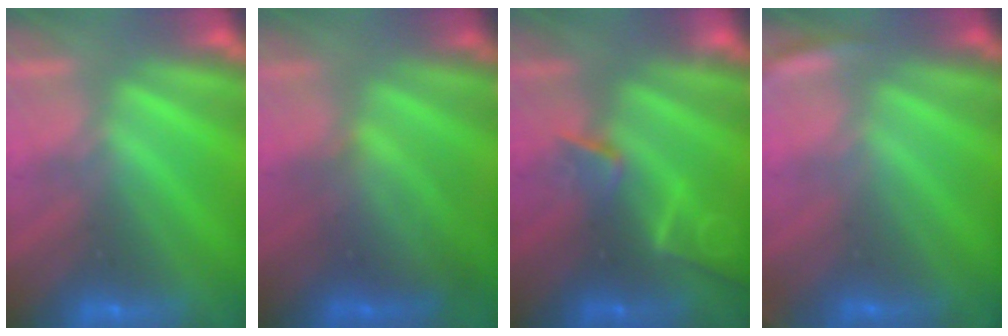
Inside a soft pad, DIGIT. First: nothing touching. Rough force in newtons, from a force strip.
{"total": 2.5}
{"total": 2.1}
{"total": 2.7}